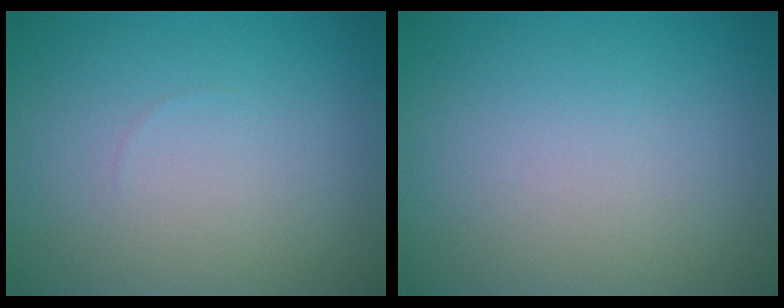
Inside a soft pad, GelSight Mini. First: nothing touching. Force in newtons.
{"total": 0.0}